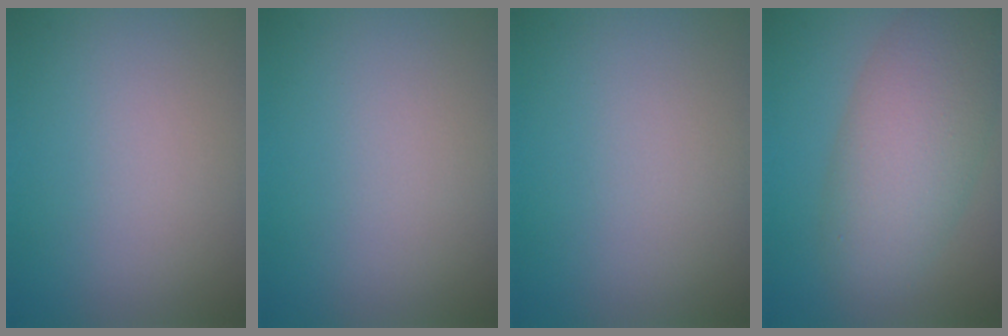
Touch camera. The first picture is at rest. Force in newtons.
{"total": 0.0}
{"total": 0.0}
{"total": 6.8, "press": 6.8, "slide": 0.3}